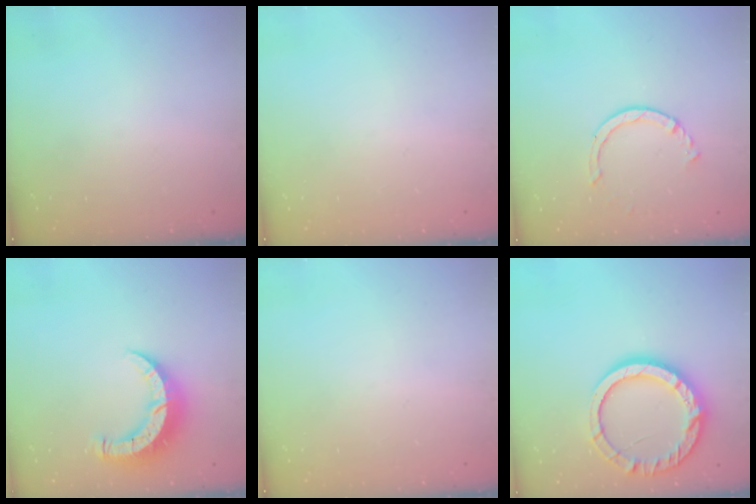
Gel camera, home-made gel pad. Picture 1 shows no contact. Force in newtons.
{"total": 0.0}
{"total": 3.2, "press": 3.2, "slide": 0.3}
{"total": 8.4, "press": 8.3, "slide": 0.6}
{"total": 0.0}
{"total": 14.7, "press": 14.7, "slide": 1.0}